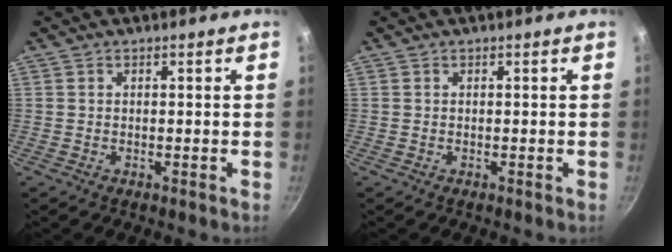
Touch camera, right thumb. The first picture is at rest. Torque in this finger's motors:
{"motor_torque": [0.00, 0.00, 0.02, 0.00, 0.01]}